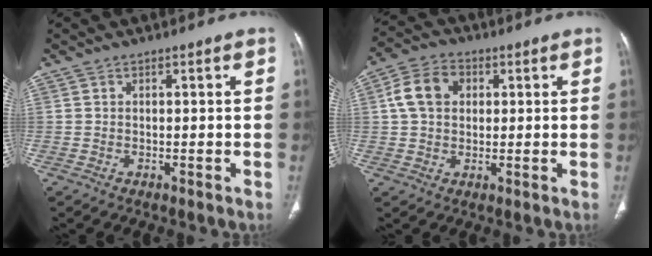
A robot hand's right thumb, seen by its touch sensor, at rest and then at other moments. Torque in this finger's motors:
{"motor_torque": [0.33, 0.61, 0.91, 0.14, 0.08]}